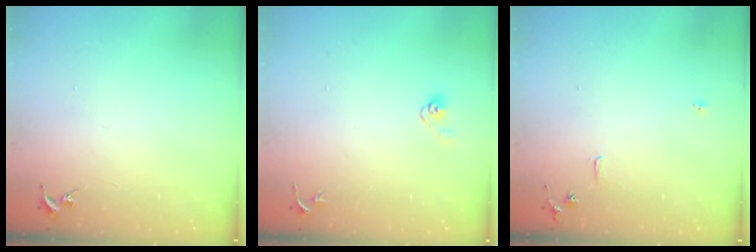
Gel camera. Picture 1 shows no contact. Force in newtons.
{"total": 4.0, "press": 3.4, "slide": 2.0}
{"total": 5.6, "press": 5.6, "slide": 0.6}